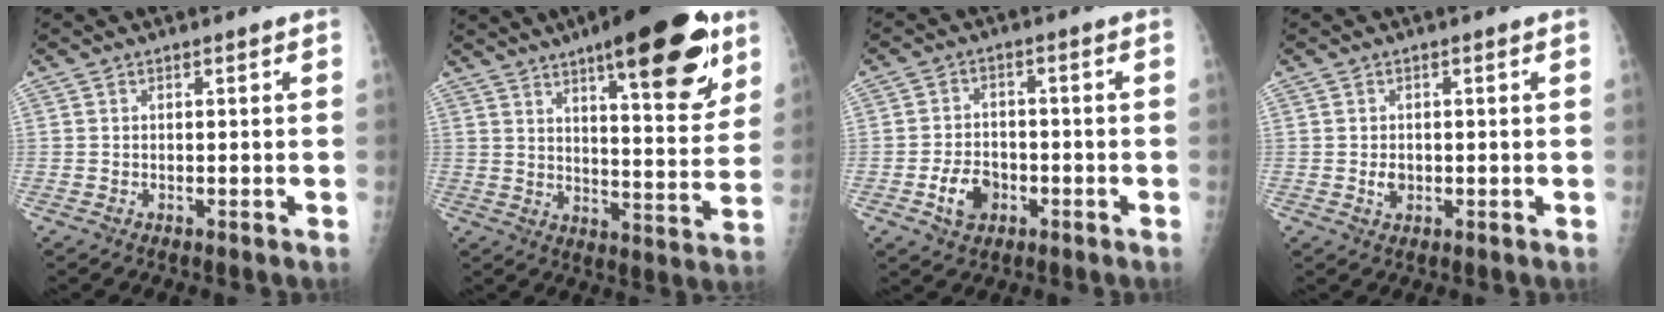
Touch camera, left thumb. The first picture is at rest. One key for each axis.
{"total": 22.1, "fx": 12.7, "fy": 6.4, "fz": 16.9, "tx": -0.209, "ty": -0.051, "tz": 0.184}
{"total": 6.4, "fx": -2.6, "fy": 4.6, "fz": 3.6, "tx": -0.047, "ty": 0.017, "tz": -0.043}
{"total": 2.2, "fx": -0.3, "fy": 1.7, "fz": 1.4, "tx": -0.014, "ty": 0.002, "tz": -0.002}